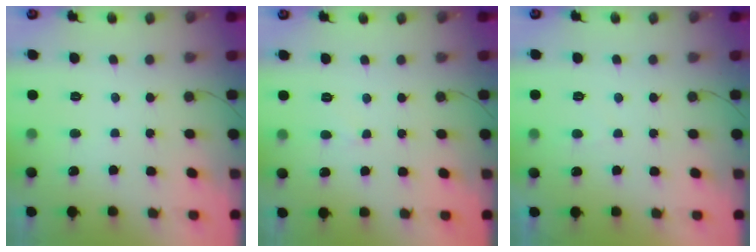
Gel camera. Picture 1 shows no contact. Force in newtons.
{"total": 3.0, "press": 3.0, "slide": 0.3}
{"total": 1.7, "press": 1.6, "slide": 0.5}